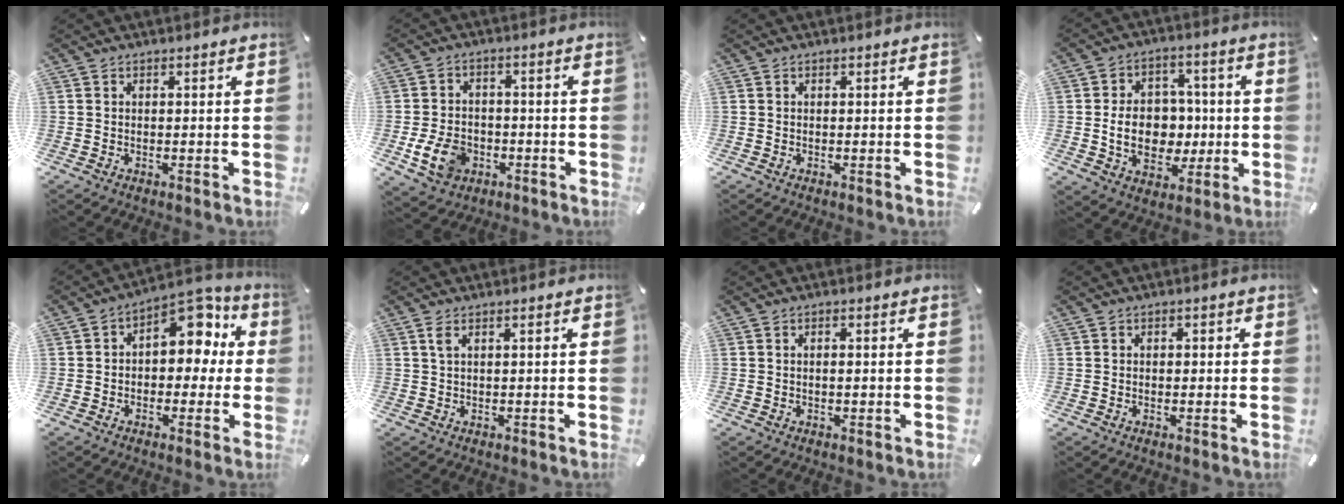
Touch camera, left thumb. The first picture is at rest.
{"total": 8.9, "force": [-2.9, 6.9, 4.8], "torque": [-0.107, 0.013, -0.053]}
{"total": 0.0}
{"total": 12.6, "force": [-0.8, 10.1, 7.3], "torque": [-0.119, 0.012, -0.007]}
{"total": 9.9, "force": [4.3, 7.0, 5.5], "torque": [-0.066, -0.035, 0.076]}
{"total": 1.7, "force": [0.5, 0.2, 1.6], "torque": [-0.033, 0.002, 0.008]}
{"total": 1.0, "force": [-0.1, 0.2, 0.9], "torque": [-0.016, 0.001, -0.001]}
{"total": 0.9, "force": [-0.2, 0.8, 0.5], "torque": [-0.009, 0.005, -0.005]}